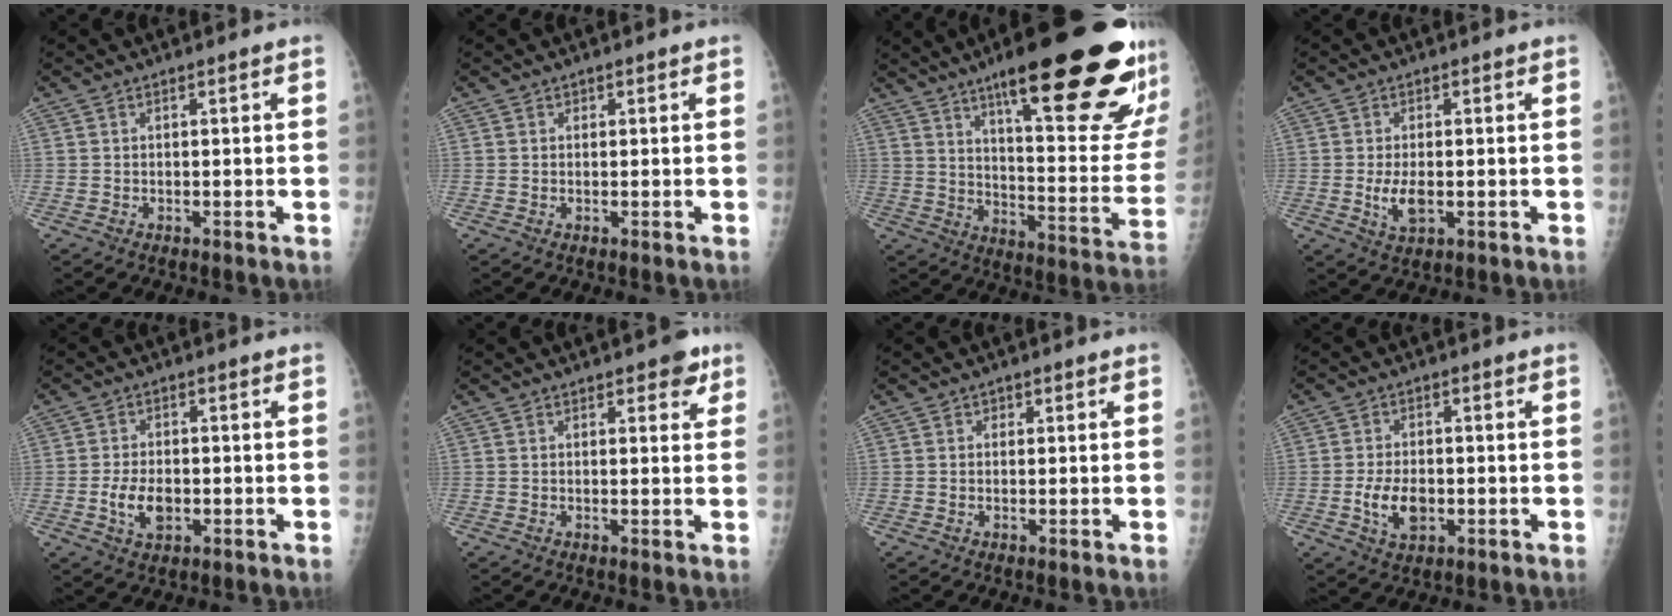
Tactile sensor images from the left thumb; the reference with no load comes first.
{"total": 0.6, "force": [0.3, 0.5, 0.1], "torque": [0.004, 0.000, 0.003]}
{"total": 30.5, "force": [18.2, 6.3, 23.7], "torque": [-0.268, -0.060, 0.270]}
{"total": 4.8, "force": [-0.7, 2.5, 4.0], "torque": [-0.076, -0.008, -0.009]}
{"total": 5.7, "force": [-1.4, 3.5, 4.3], "torque": [-0.075, 0.002, -0.022]}
{"total": 3.5, "force": [2.1, 1.9, 2.1], "torque": [-0.002, -0.006, 0.022]}
{"total": 0.8, "force": [0.3, 0.7, 0.2], "torque": [0.006, 0.001, 0.003]}
{"total": 6.4, "force": [-1.5, 3.9, 4.9], "torque": [-0.083, 0.001, -0.023]}